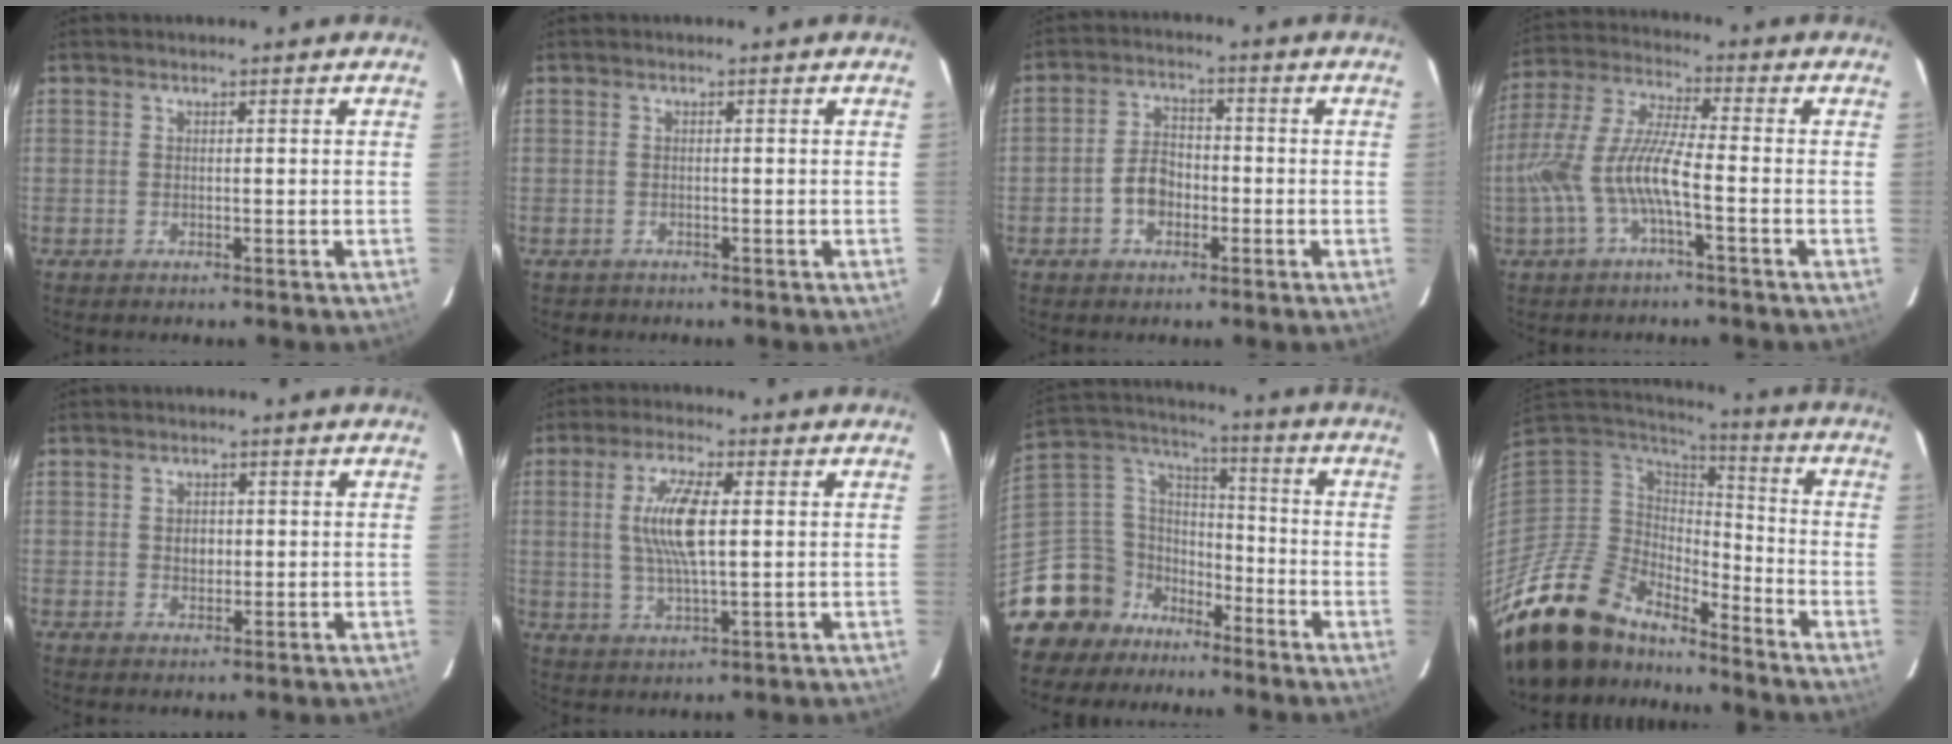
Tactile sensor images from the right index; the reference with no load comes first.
{"total": 1.0, "force": [-0.7, 0.6, -0.1], "torque": [-0.002, 0.001, -0.007]}
{"total": 5.4, "force": [-2.0, 3.9, 3.2], "torque": [-0.063, 0.016, -0.031]}
{"total": 11.6, "force": [-3.8, 2.0, 10.8], "torque": [-0.232, 0.002, -0.071]}
{"total": 2.3, "force": [0.1, 1.9, 1.3], "torque": [-0.020, 0.004, 0.001]}
{"total": 9.2, "force": [1.2, 2.2, 8.8], "torque": [-0.173, 0.002, 0.025]}
{"total": 14.0, "force": [-10.3, 9.3, 1.9], "torque": [-0.071, 0.057, -0.186]}
{"total": 19.5, "force": [-16.8, 7.4, 6.4], "torque": [-0.153, -0.013, -0.308]}